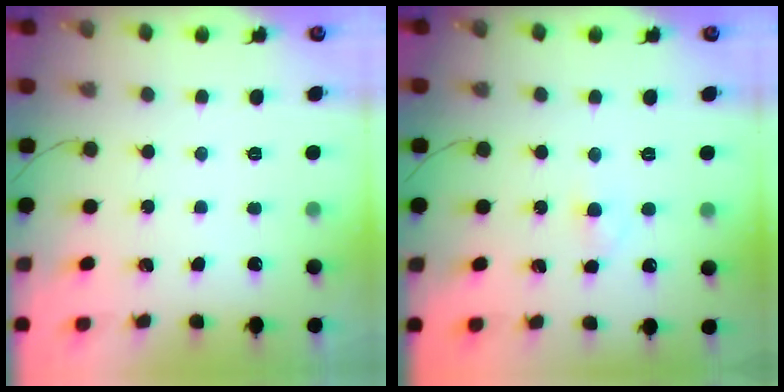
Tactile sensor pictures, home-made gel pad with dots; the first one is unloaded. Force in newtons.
{"total": 2.1, "press": 1.8, "slide": 0.9}